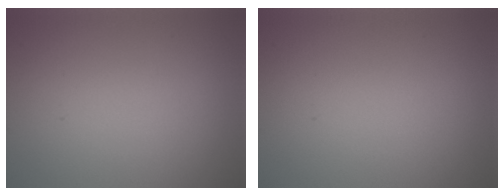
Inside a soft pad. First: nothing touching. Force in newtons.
{"total": 0.0}